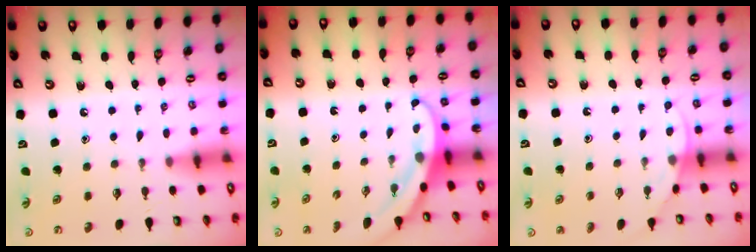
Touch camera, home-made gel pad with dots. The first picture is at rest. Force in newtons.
{"total": 3.0, "press": 3.0, "slide": 0.2}
{"total": 4.6, "press": 4.6, "slide": 0.3}